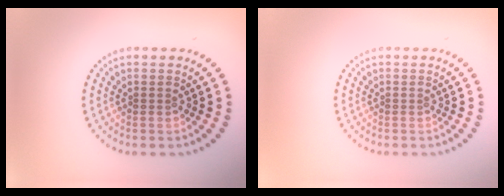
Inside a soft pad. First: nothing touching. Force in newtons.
{"total": 0.0}